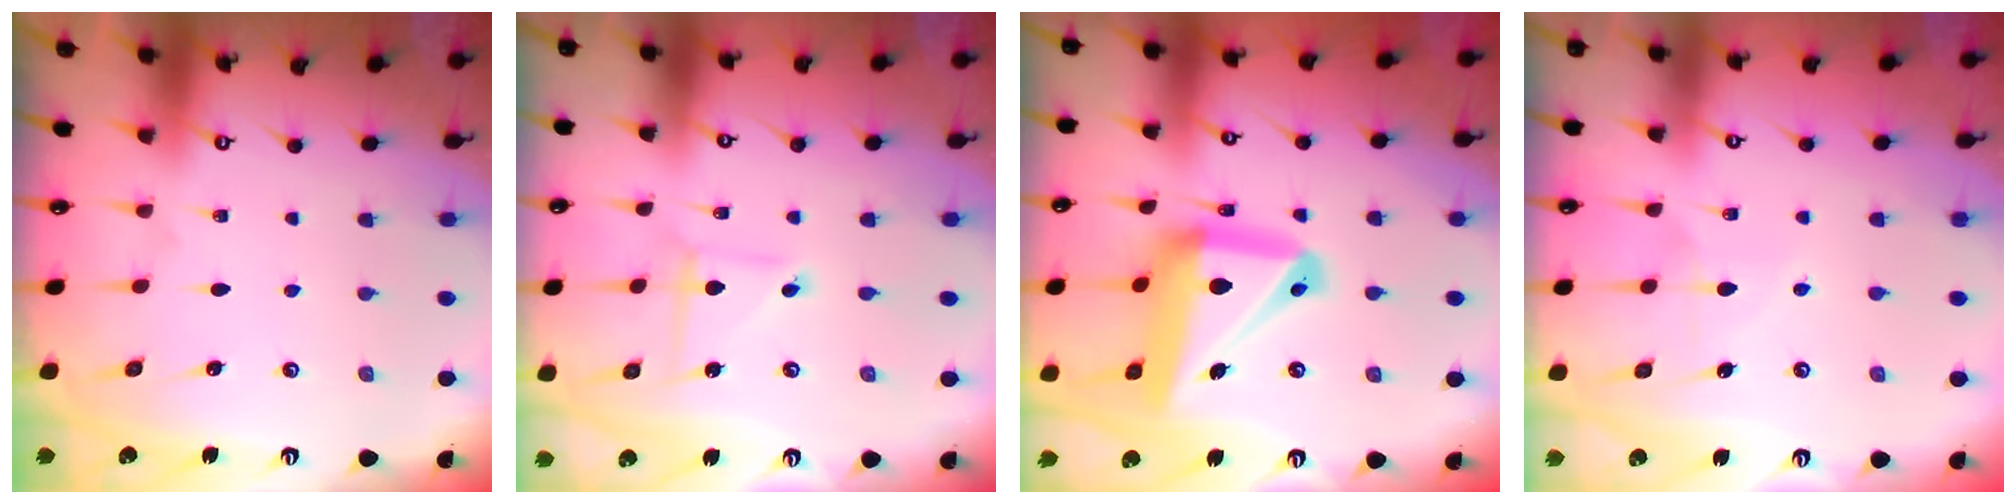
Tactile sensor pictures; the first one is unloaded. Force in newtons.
{"total": 2.4, "press": 2.4, "slide": 0.2}
{"total": 18.3, "press": 18.2, "slide": 2.0}
{"total": 6.1, "press": 6.1, "slide": 0.3}